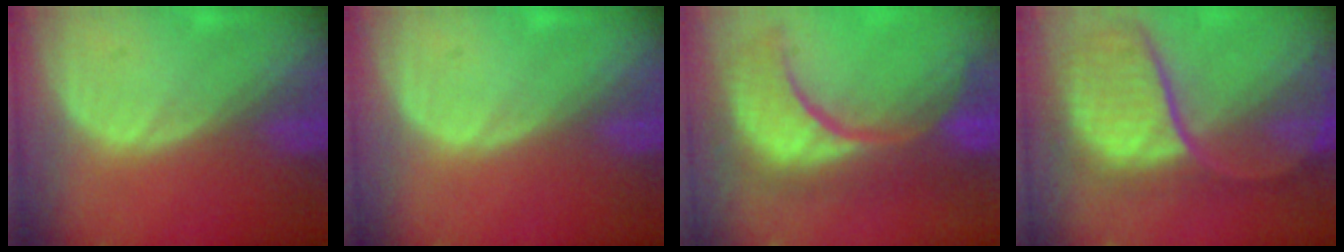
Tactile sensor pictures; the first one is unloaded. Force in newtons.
{"total": 0.0}
{"total": 12.3, "press": 11.1, "slide": 5.3}
{"total": 11.6, "press": 9.9, "slide": 6.1}